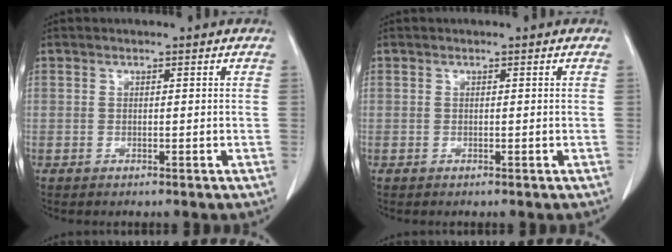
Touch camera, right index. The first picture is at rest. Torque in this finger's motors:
{"motor_torque": [0.00, 0.00, 0.00, 0.00]}